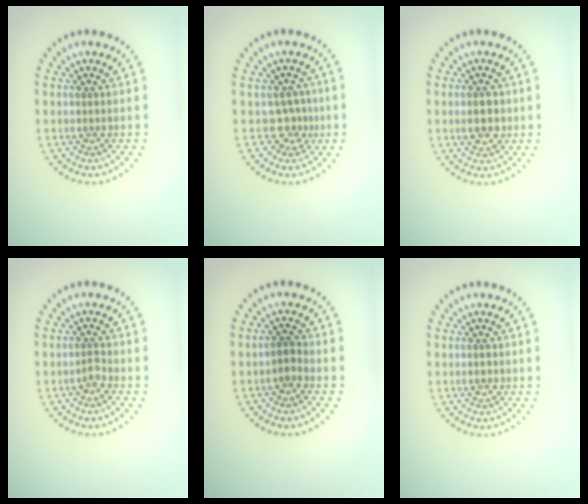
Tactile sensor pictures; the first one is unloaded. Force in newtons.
{"total": 2.2, "press": 1.5, "slide": 1.6}
{"total": 2.5, "press": 2.5, "slide": 0.2}
{"total": 0.9, "press": 0.7, "slide": 0.5}
{"total": 1.2, "press": 1.1, "slide": 0.5}
{"total": 0.9, "press": 0.9, "slide": 0.1}